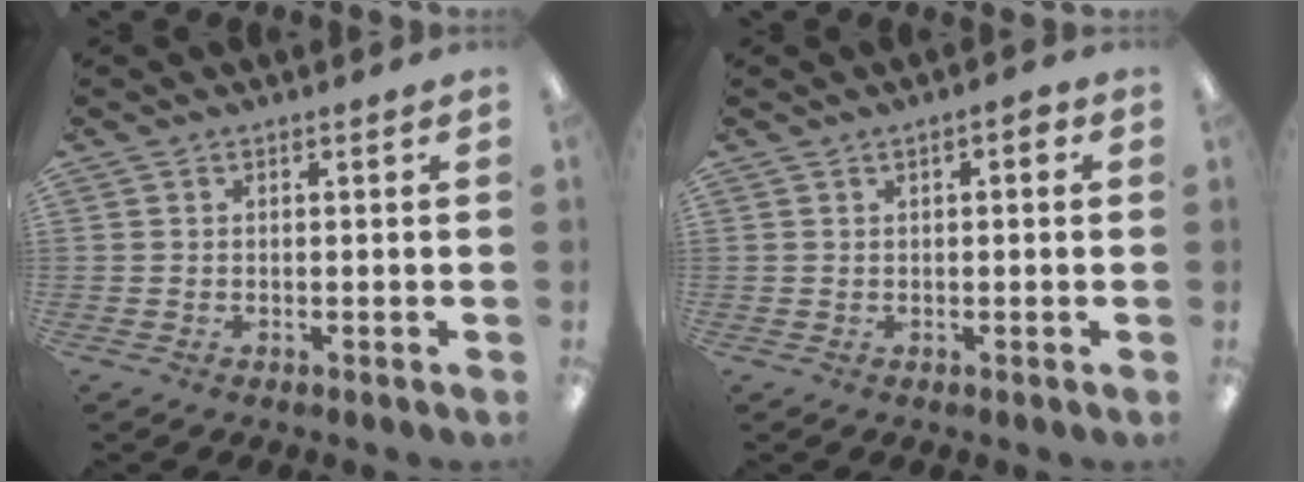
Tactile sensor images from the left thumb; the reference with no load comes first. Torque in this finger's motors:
{"motor_torque": [-0.02, -0.05, -0.35, 0.25, 0.00]}